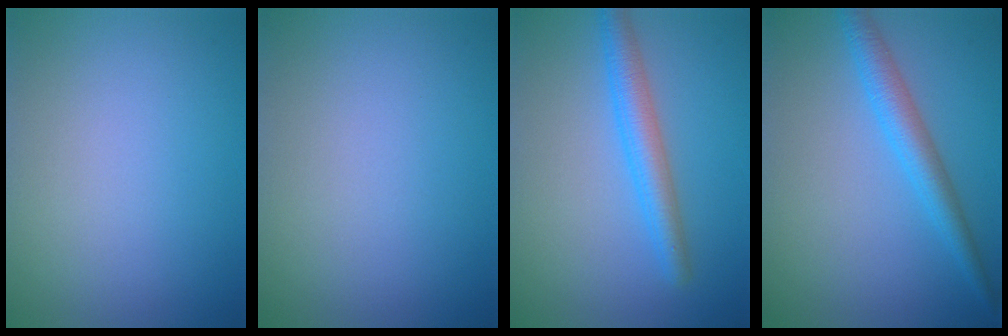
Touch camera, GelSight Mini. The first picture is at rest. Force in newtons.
{"total": 0.0}
{"total": 3.4, "press": 3.4, "slide": 0.1}
{"total": 3.2, "press": 3.2, "slide": 0.1}